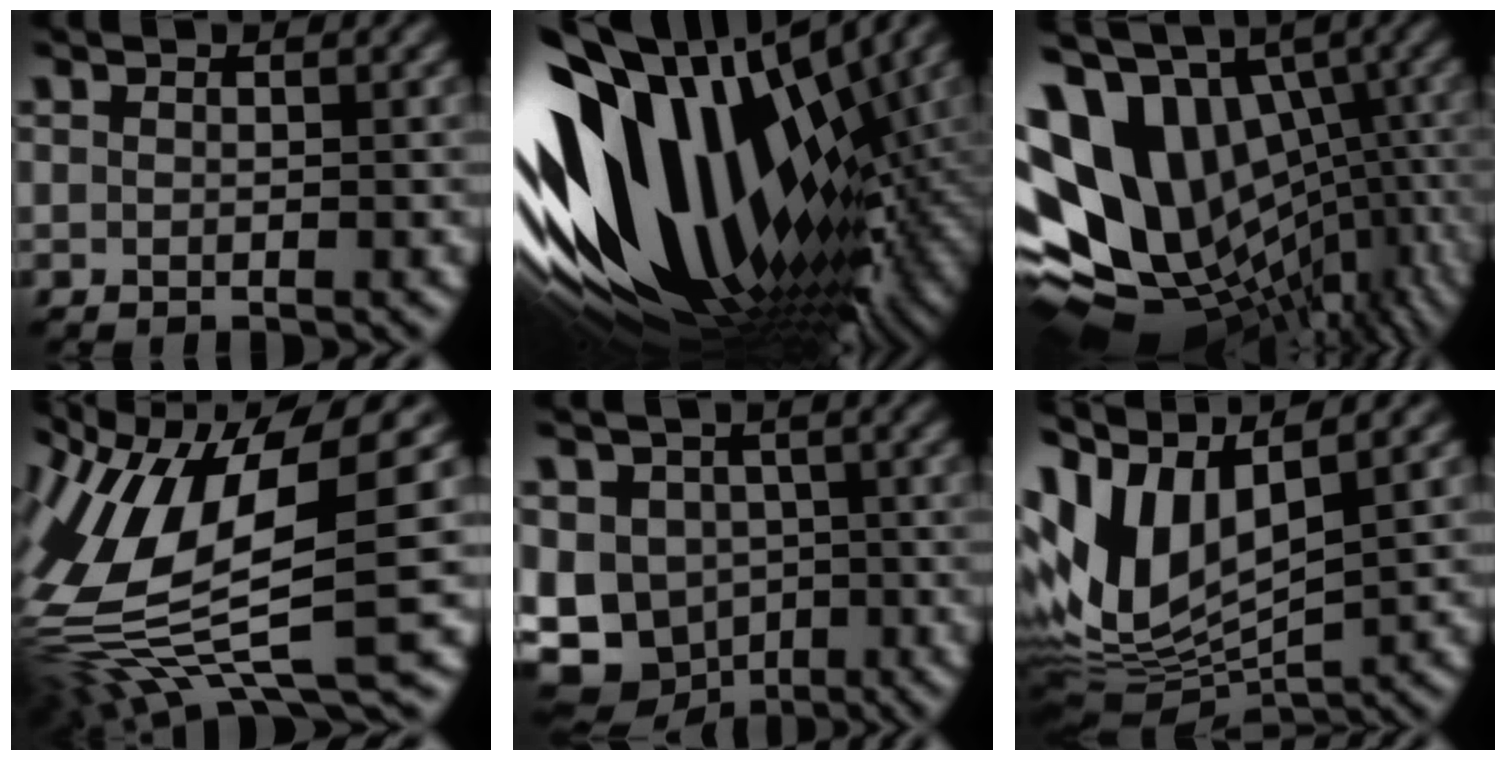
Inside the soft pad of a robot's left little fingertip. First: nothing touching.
{"total": 17.8, "force": [1.6, 10.4, 14.4], "torque": [-0.271, 0.009, 0.017]}
{"total": 16.4, "force": [1.5, 11.7, 11.3], "torque": [-0.195, -0.008, 0.072]}
{"total": 13.7, "force": [0.2, 5.1, 12.7], "torque": [-0.276, -0.009, 0.012]}
{"total": 9.7, "force": [-2.5, 8.2, 4.5], "torque": [-0.085, -0.022, -0.055]}
{"total": 10.6, "force": [3.5, 5.2, 8.5], "torque": [-0.204, 0.002, 0.070]}